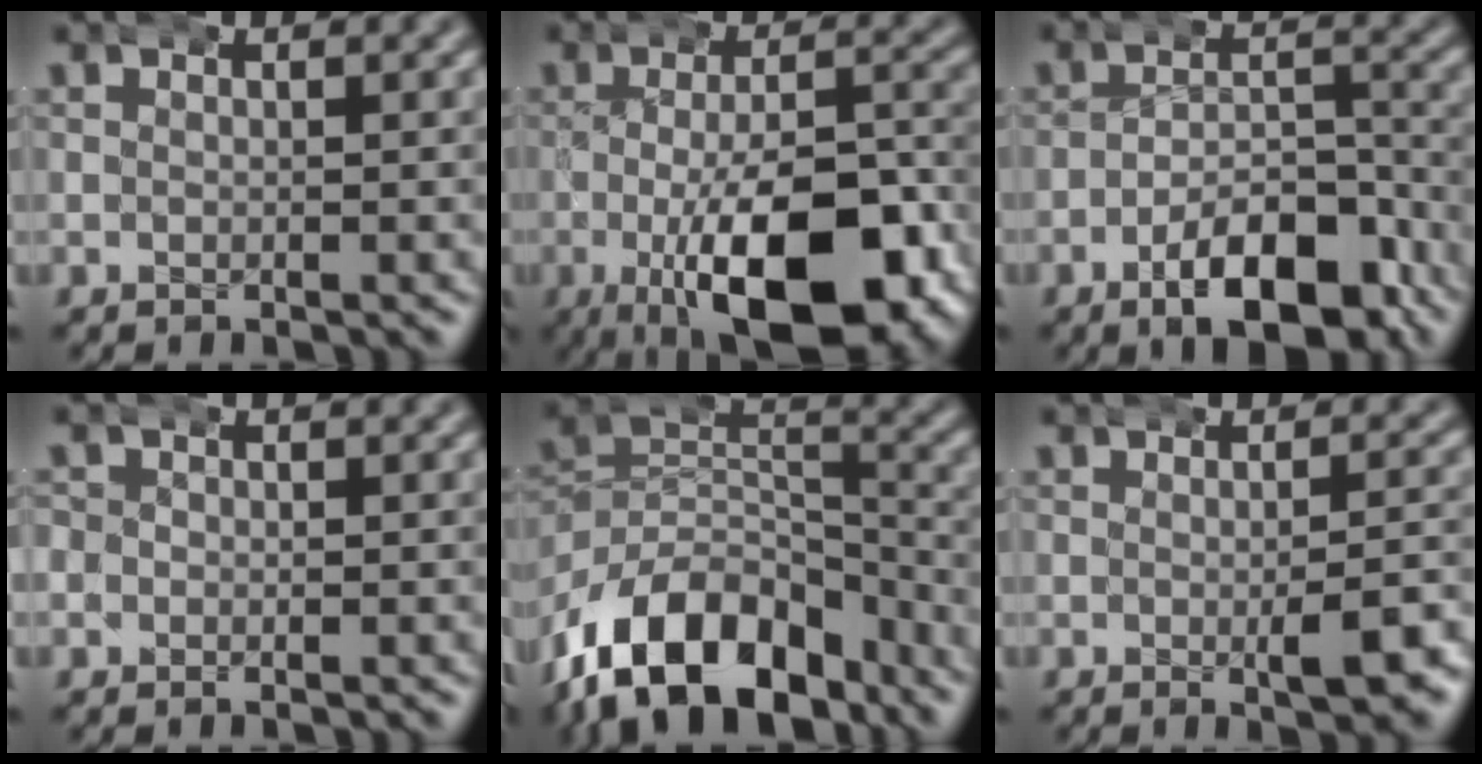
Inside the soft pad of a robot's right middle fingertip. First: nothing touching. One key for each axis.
{"total": 13.4, "fx": -4.9, "fy": 5.3, "fz": 11.2, "tx": -0.173, "ty": -0.034, "tz": -0.061}
{"total": 7.5, "fx": -5.0, "fy": 2.7, "fz": 4.9, "tx": -0.061, "ty": -0.007, "tz": -0.077}
{"total": 2.8, "fx": -0.3, "fy": 2.7, "fz": 0.7, "tx": -0.033, "ty": -0.009, "tz": -0.009}
{"total": 14.6, "fx": -8.2, "fy": 9.4, "fz": 7.6, "tx": -0.155, "ty": -0.053, "tz": -0.112}
{"total": 3.6, "fx": -1.1, "fy": 1.2, "fz": 3.3, "tx": -0.038, "ty": -0.002, "tz": -0.017}